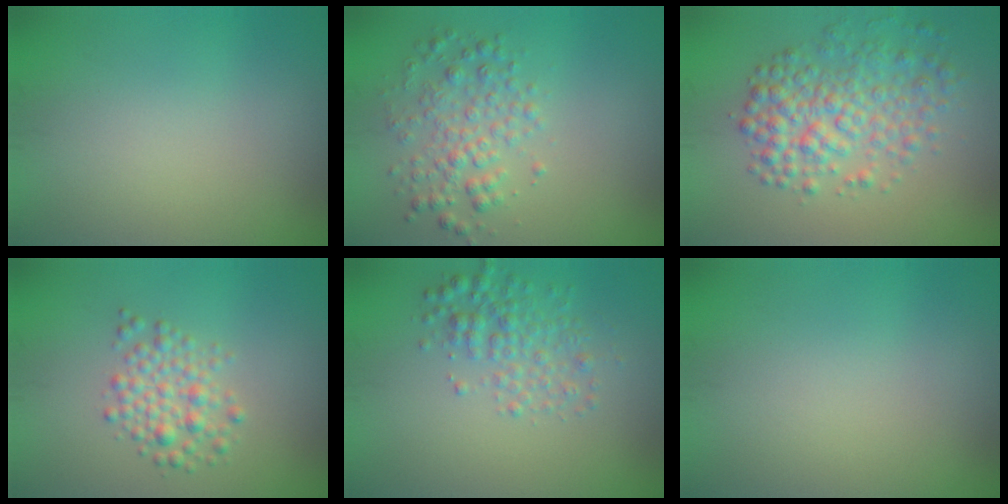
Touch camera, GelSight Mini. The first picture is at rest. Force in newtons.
{"total": 3.0, "press": 3.0, "slide": 0.0}
{"total": 5.0, "press": 5.0, "slide": 0.1}
{"total": 2.8, "press": 2.8, "slide": 0.1}
{"total": 2.8, "press": 2.8, "slide": 0.1}
{"total": 0.0}